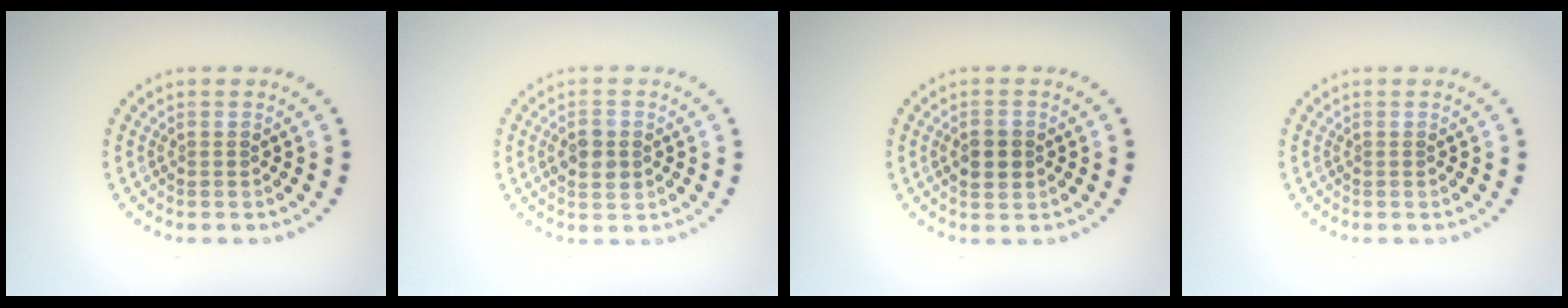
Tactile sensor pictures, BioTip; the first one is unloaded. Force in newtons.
{"total": 2.5, "press": 2.4, "slide": 0.1}
{"total": 2.5, "press": 2.5, "slide": 0.2}
{"total": 0.0}